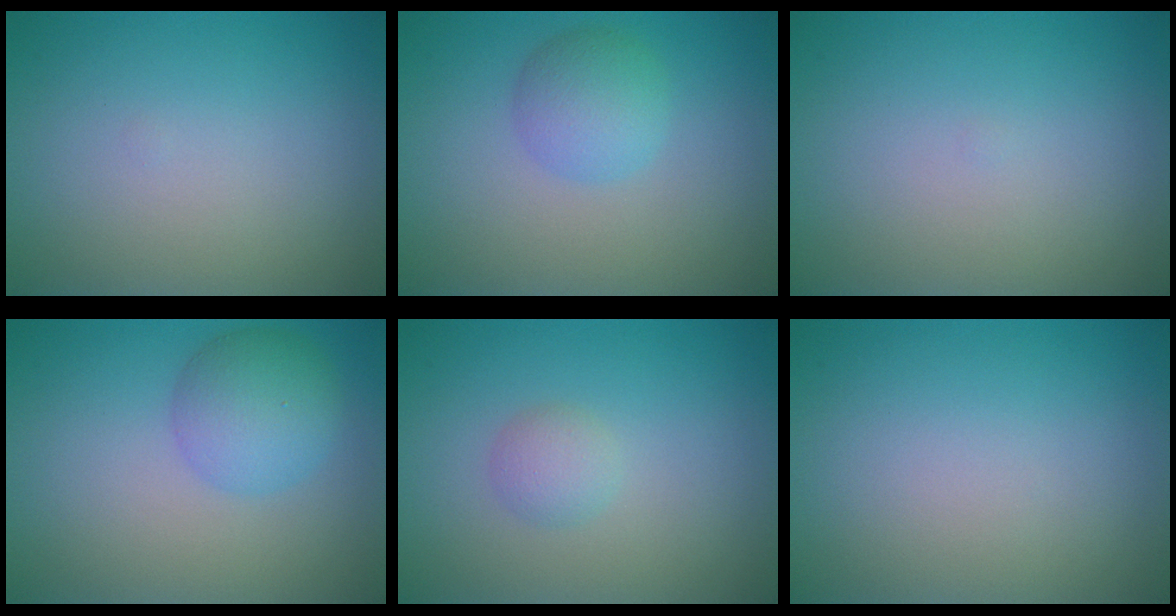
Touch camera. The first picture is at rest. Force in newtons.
{"total": 2.6, "press": 2.6, "slide": 0.2}
{"total": 0.0}
{"total": 3.9, "press": 3.9, "slide": 0.1}
{"total": 1.5, "press": 1.5, "slide": 0.0}
{"total": 0.0}